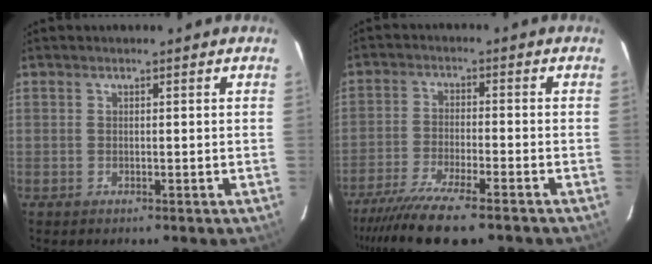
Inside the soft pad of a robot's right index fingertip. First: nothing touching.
{"total": 12.9, "force": [-10.4, 1.8, 7.4], "torque": [-0.168, -0.036, -0.182]}